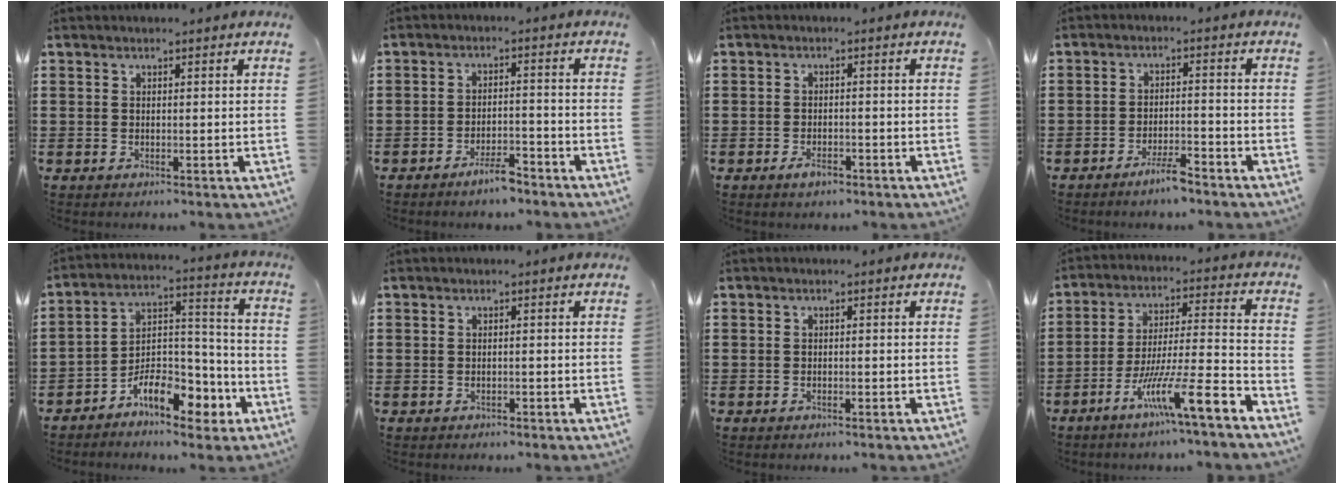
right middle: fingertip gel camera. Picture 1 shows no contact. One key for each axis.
{"total": 4.1, "fx": -3.5, "fy": 0.8, "fz": 1.9, "tx": -0.030, "ty": 0.011, "tz": -0.066}
{"total": 2.2, "fx": -1.6, "fy": 1.0, "fz": 1.2, "tx": -0.023, "ty": 0.001, "tz": -0.030}
{"total": 4.0, "fx": -3.3, "fy": 0.6, "fz": 2.2, "tx": -0.043, "ty": 0.006, "tz": -0.063}
{"total": 8.9, "fx": -5.9, "fy": 4.3, "fz": 5.1, "tx": -0.083, "ty": 0.020, "tz": -0.105}
{"total": 0.9, "fx": -0.8, "fy": 0.4, "fz": 0.0, "tx": -0.001, "ty": 0.003, "tz": -0.018}
{"total": 0.8, "fx": -0.7, "fy": 0.2, "fz": 0.3, "tx": -0.008, "ty": -0.002, "tz": -0.013}
{"total": 11.8, "fx": -7.9, "fy": 0.8, "fz": 8.8, "tx": -0.154, "ty": 0.003, "tz": -0.151}